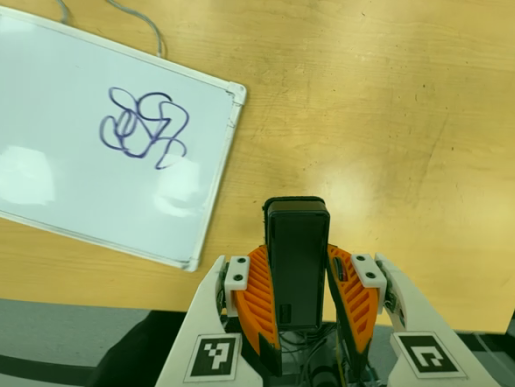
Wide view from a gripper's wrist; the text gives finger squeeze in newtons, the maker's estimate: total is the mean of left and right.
{"total": 4.7, "left": 3.4, "right": 5.9}